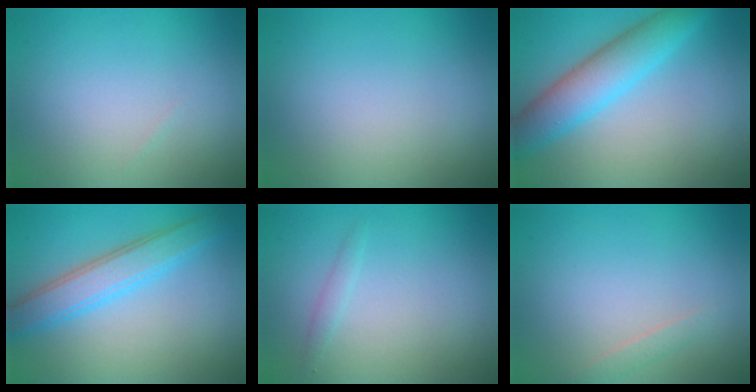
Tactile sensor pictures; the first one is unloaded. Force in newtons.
{"total": 0.0}
{"total": 5.3, "press": 5.3, "slide": 0.1}
{"total": 4.1, "press": 4.1, "slide": 0.2}
{"total": 0.8, "press": 0.8, "slide": 0.1}
{"total": 0.8, "press": 0.8, "slide": 0.0}